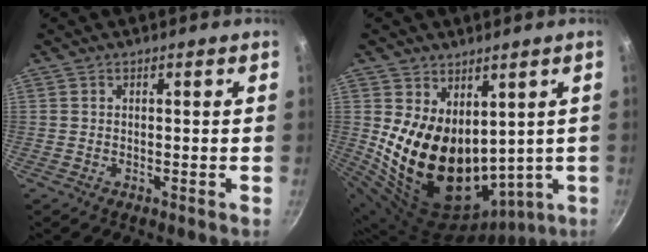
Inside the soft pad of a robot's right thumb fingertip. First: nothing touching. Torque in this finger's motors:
{"motor_torque": [-1.18, 2.84, 2.58, -0.19, 0.50]}